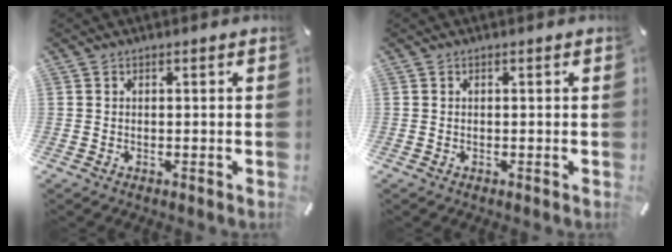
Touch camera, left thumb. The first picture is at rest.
{"total": 0.0}